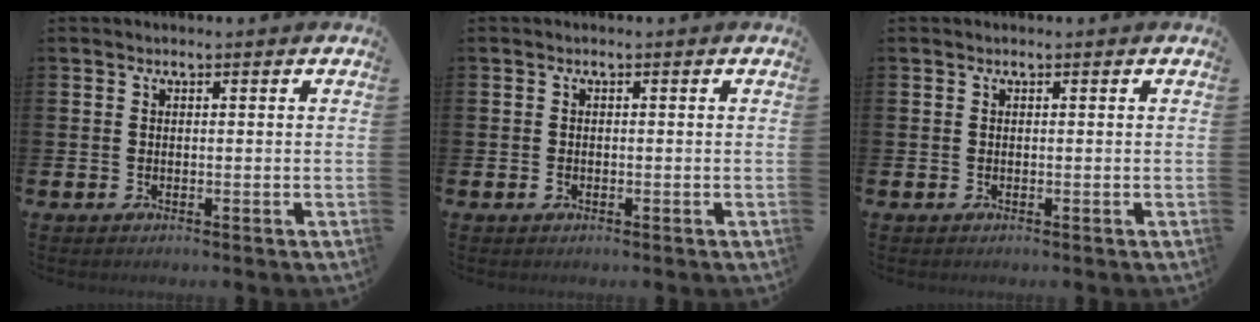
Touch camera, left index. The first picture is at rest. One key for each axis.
{"total": 0.6, "fx": -0.3, "fy": 0.5, "fz": 0.2, "tx": -0.010, "ty": 0.005, "tz": -0.007}
{"total": 0.0}